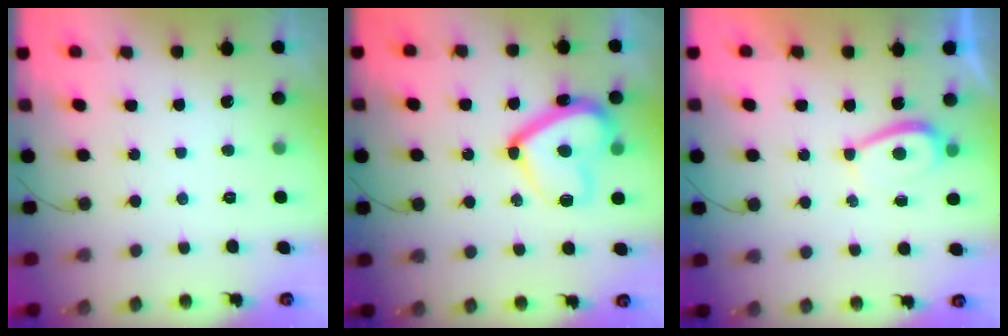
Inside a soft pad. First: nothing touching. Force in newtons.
{"total": 16.0, "press": 15.9, "slide": 1.5}
{"total": 2.8, "press": 2.7, "slide": 0.5}